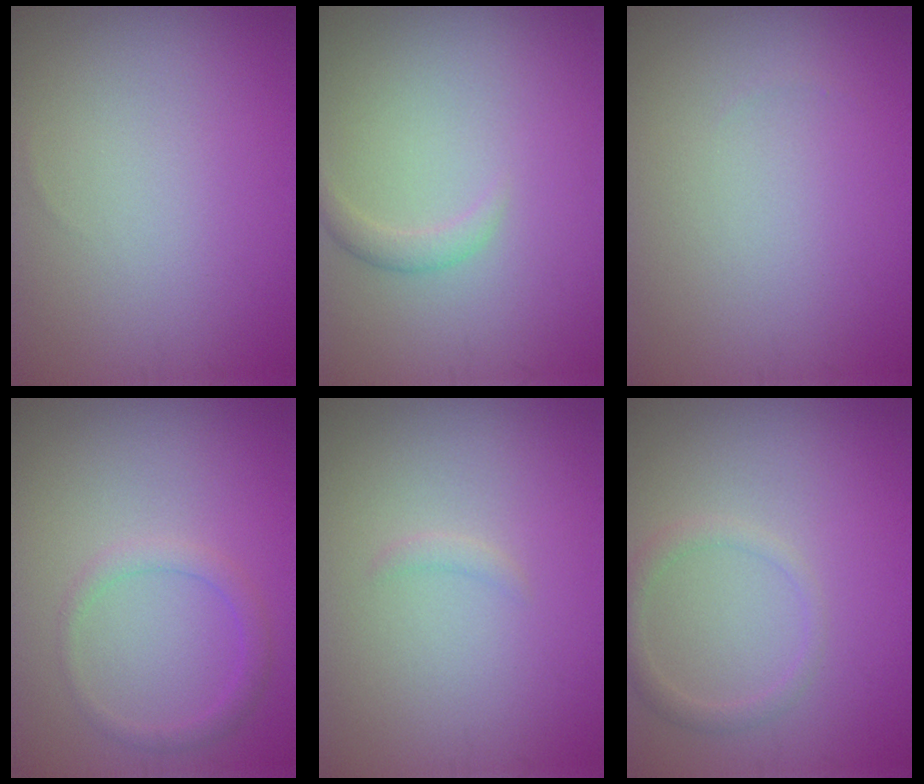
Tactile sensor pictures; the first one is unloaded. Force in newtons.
{"total": 1.2, "press": 1.2, "slide": 0.0}
{"total": 0.0}
{"total": 1.8, "press": 1.8, "slide": 0.1}
{"total": 0.7, "press": 0.7, "slide": 0.1}
{"total": 1.7, "press": 1.7, "slide": 0.1}